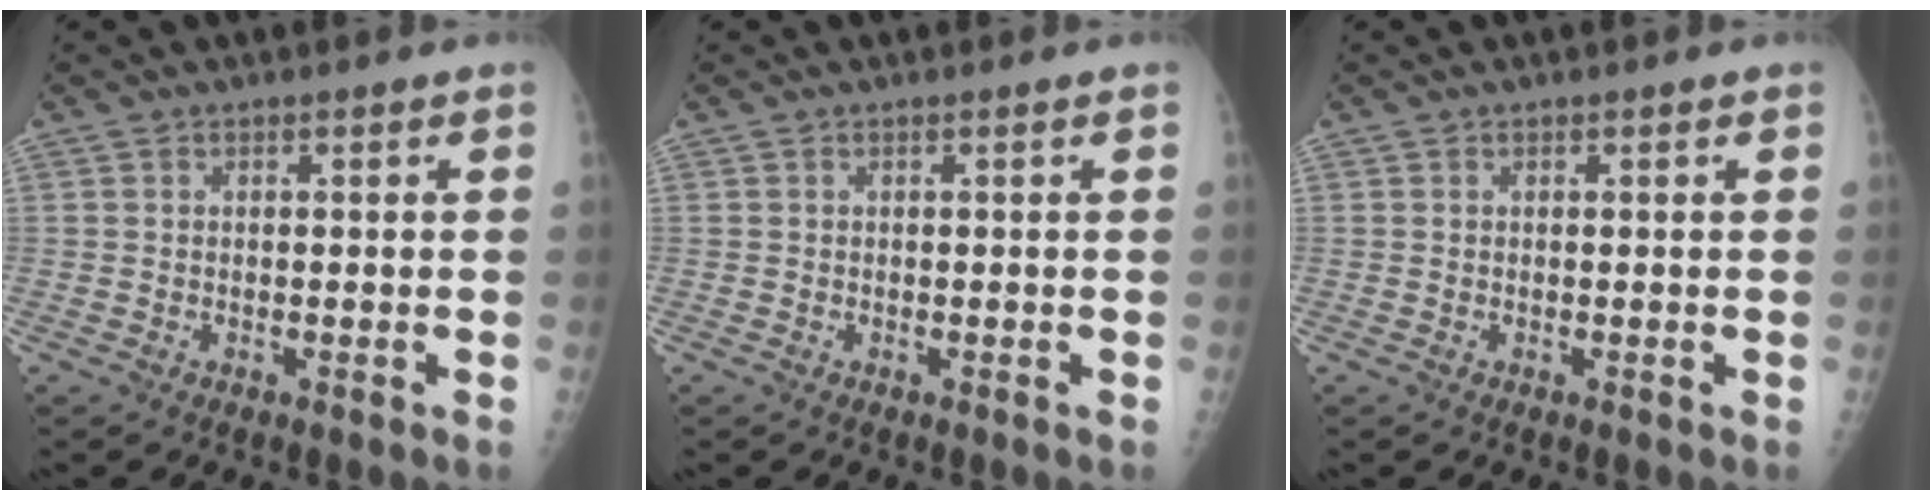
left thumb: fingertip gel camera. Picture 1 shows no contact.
{"total": 0.0}
{"total": 0.0}